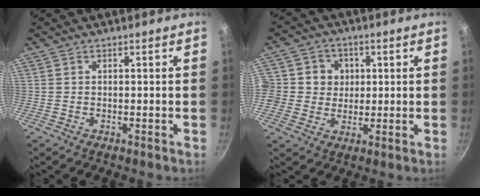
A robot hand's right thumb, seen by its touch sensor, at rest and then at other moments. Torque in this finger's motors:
{"motor_torque": [-0.66, 1.49, 0.50, -0.37, 0.21]}